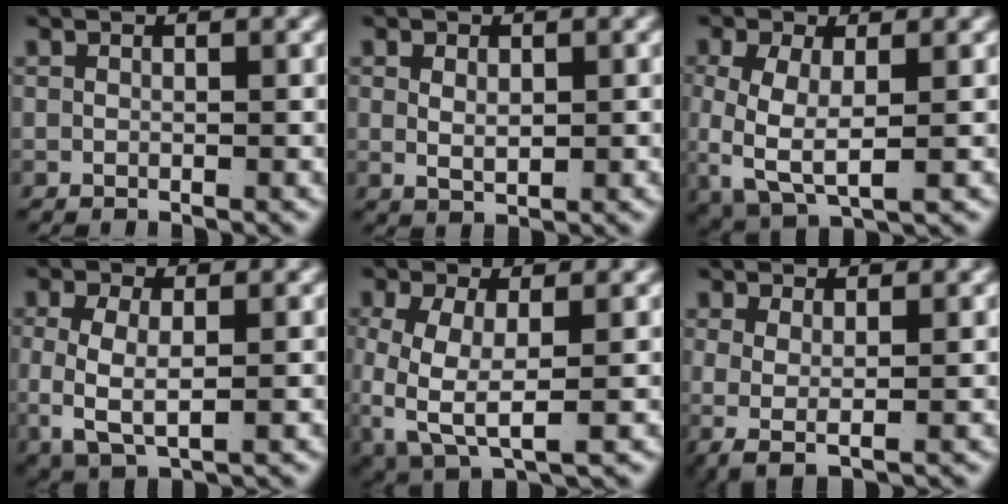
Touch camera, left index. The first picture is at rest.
{"total": 1.6, "force": [0.3, 0.6, 1.4], "torque": [-0.032, -0.018, 0.021]}
{"total": 5.9, "force": [-0.4, 3.4, 4.8], "torque": [-0.118, -0.033, 0.016]}
{"total": 5.1, "force": [-0.4, 3.0, 4.1], "torque": [-0.103, -0.022, 0.011]}
{"total": 6.5, "force": [-0.6, 3.8, 5.2], "torque": [-0.129, -0.036, 0.013]}
{"total": 3.7, "force": [0.3, 2.0, 3.1], "torque": [-0.069, -0.020, 0.020]}